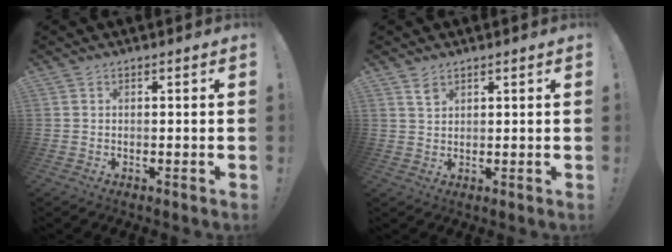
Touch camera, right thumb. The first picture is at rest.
{"total": 2.6, "force": [1.9, 1.4, 1.0], "torque": [-0.007, -0.010, 0.033]}